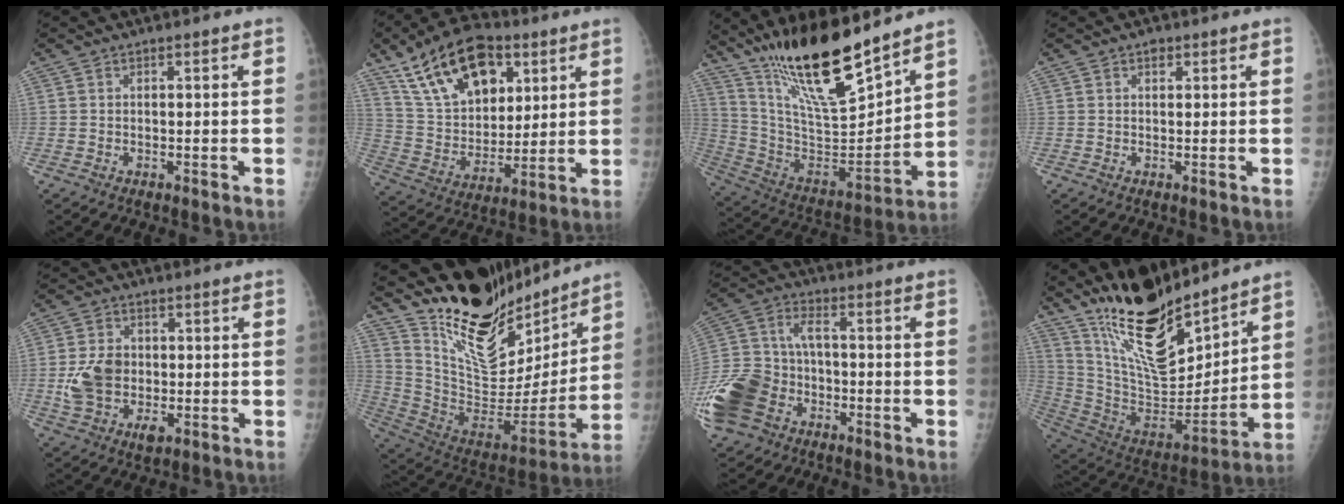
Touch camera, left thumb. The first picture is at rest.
{"total": 20.8, "force": [10.6, 12.1, 13.2], "torque": [-0.192, -0.028, 0.190]}
{"total": 22.0, "force": [16.5, 4.5, 13.9], "torque": [-0.209, -0.091, 0.304]}
{"total": 1.3, "force": [0.7, 0.8, 0.7], "torque": [-0.002, -0.001, 0.008]}
{"total": 9.7, "force": [-0.8, 6.9, 6.7], "torque": [-0.108, 0.005, -0.011]}
{"total": 23.4, "force": [18.4, 9.7, 10.7], "torque": [-0.141, -0.106, 0.313]}
{"total": 16.4, "force": [-7.7, 11.5, 8.8], "torque": [-0.210, 0.035, -0.148]}
{"total": 21.5, "force": [16.6, 6.8, 11.8], "torque": [-0.162, -0.111, 0.305]}